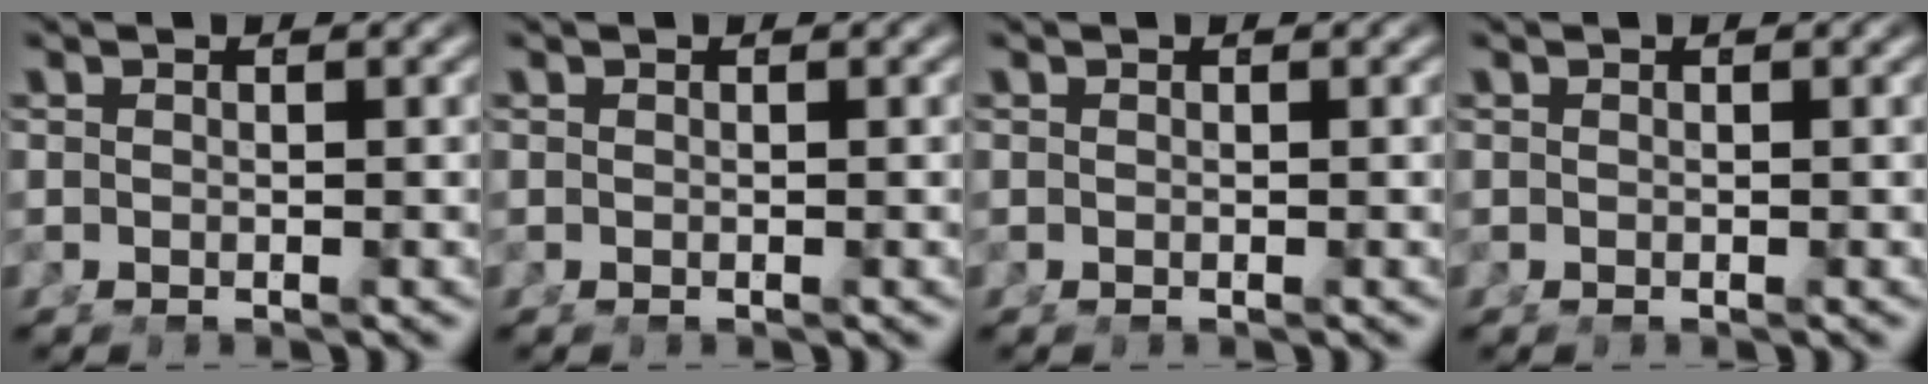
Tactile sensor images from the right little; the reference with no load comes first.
{"total": 0.0}
{"total": 0.0}
{"total": 0.0}